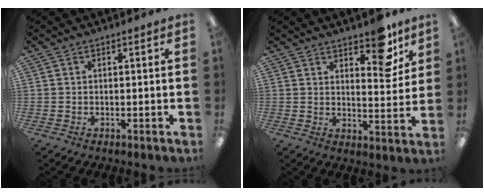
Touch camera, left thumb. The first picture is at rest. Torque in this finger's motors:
{"motor_torque": [0.11, 0.19, -0.09, -0.06, 0.01]}